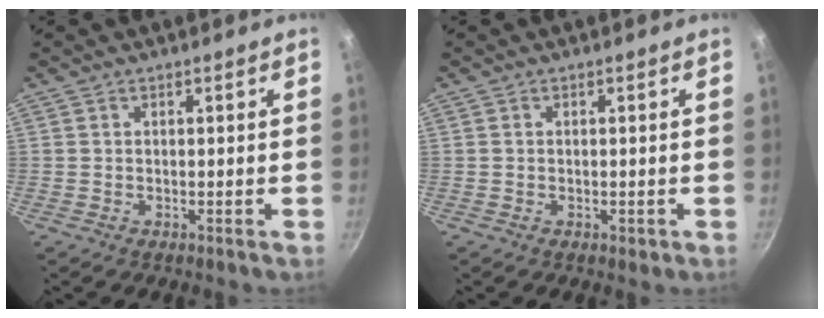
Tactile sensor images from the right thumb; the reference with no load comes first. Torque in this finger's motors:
{"motor_torque": [-0.36, -0.07, -0.41, 0.01, -0.08]}